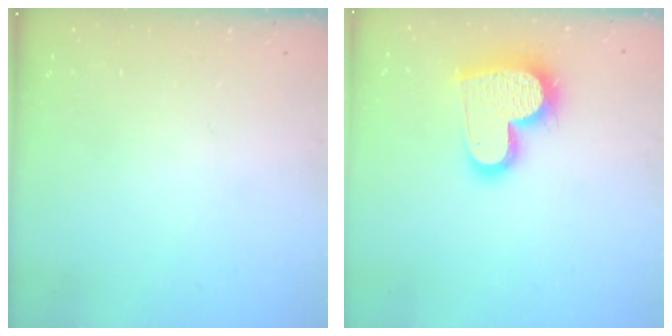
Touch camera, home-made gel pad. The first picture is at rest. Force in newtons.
{"total": 18.9, "press": 18.9, "slide": 1.5}